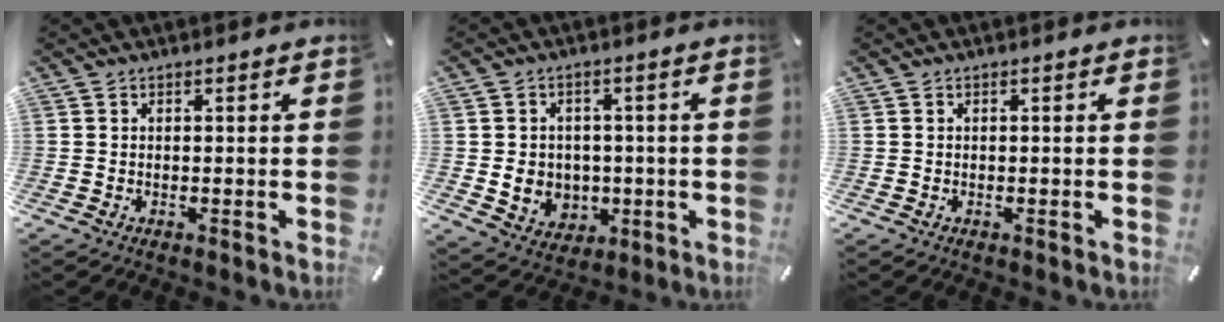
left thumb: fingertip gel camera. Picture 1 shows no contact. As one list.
[{"total": 7.3, "force": [-0.1, 6.8, 2.6], "torque": [-0.049, -0.001, 0.001]}, {"total": 0.0}]